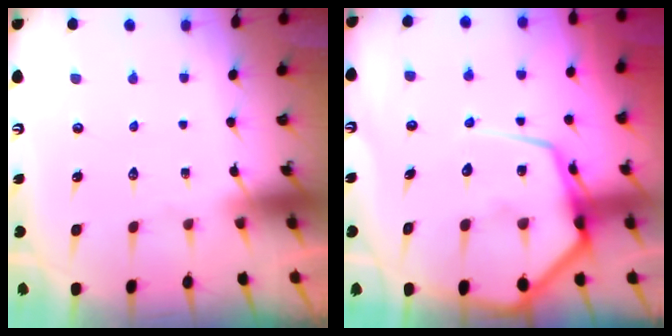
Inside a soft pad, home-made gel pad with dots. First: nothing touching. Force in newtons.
{"total": 15.7, "press": 15.6, "slide": 1.7}